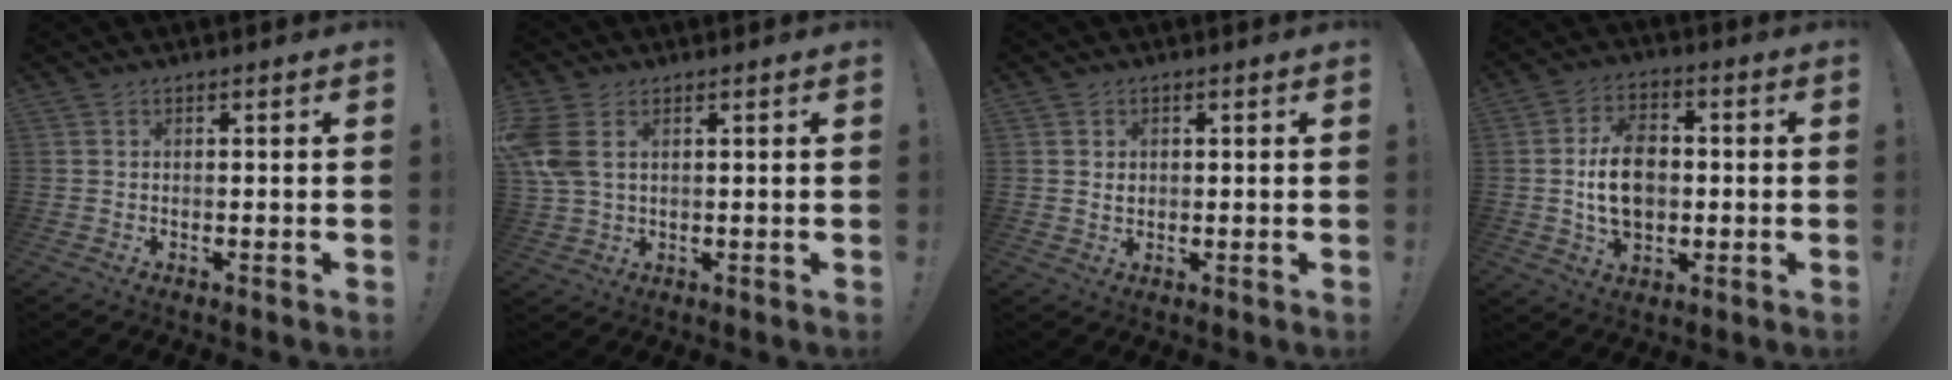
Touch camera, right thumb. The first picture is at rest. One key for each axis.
{"total": 7.9, "fx": 2.8, "fy": 5.0, "fz": 5.5, "tx": -0.123, "ty": -0.010, "tz": 0.056}
{"total": 1.7, "fx": 0.6, "fy": 1.5, "fz": 0.5, "tx": 0.005, "ty": -0.004, "tz": 0.008}
{"total": 13.8, "fx": -0.1, "fy": 9.9, "fz": 9.6, "tx": -0.156, "ty": 0.008, "tz": -0.001}